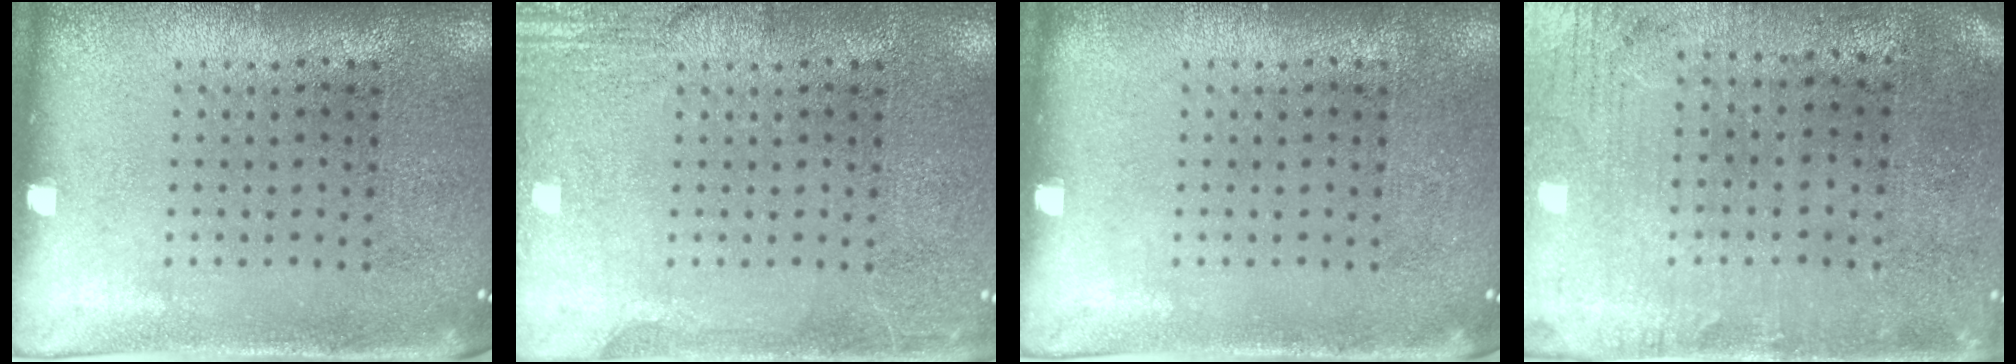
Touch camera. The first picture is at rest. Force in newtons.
{"total": 2.7, "press": 2.7, "slide": 0.3}
{"total": 0.0}
{"total": 0.5, "press": 0.2, "slide": 0.5}